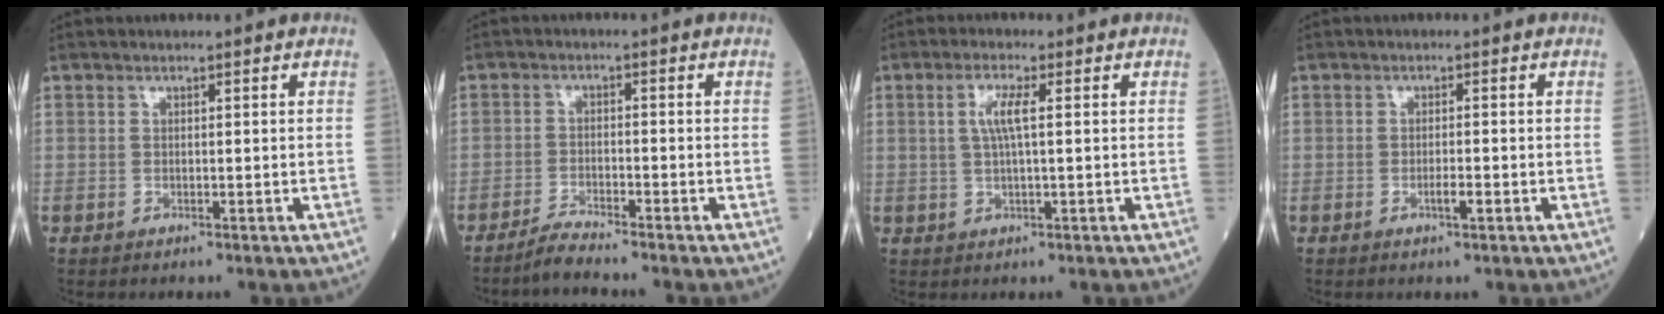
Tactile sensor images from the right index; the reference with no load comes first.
{"total": 3.2, "force": [-3.0, -0.8, 0.6], "torque": [-0.017, -0.015, -0.061]}
{"total": 3.6, "force": [0.7, 0.3, 3.5], "torque": [-0.074, 0.005, 0.015]}
{"total": 1.6, "force": [-0.7, 0.2, 1.4], "torque": [-0.026, -0.001, -0.012]}